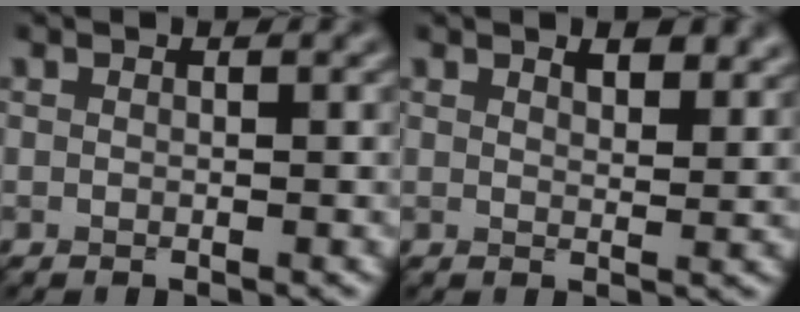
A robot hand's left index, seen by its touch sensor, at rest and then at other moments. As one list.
[{"total": 2.6, "force": [1.9, 0.9, 1.5], "torque": [-0.024, -0.005, 0.031]}]